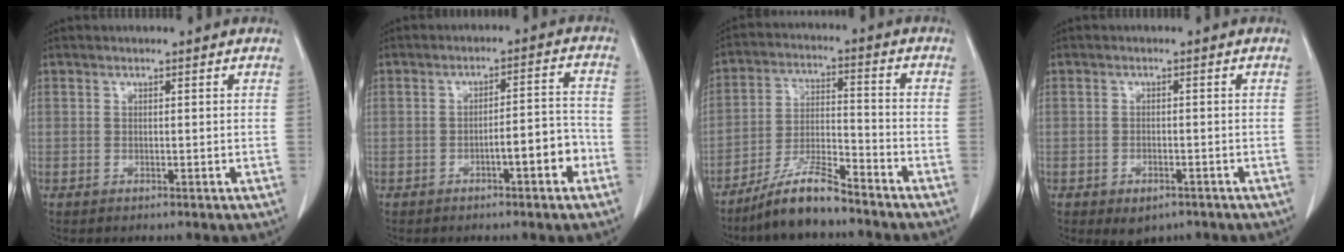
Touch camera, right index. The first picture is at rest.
{"total": 6.0, "force": [-2.7, 1.0, 5.2], "torque": [-0.072, 0.018, -0.037]}
{"total": 9.0, "force": [-7.4, 1.3, 4.9], "torque": [-0.098, -0.005, -0.141]}
{"total": 3.5, "force": [-2.2, 2.1, 1.8], "torque": [-0.022, -0.001, -0.022]}